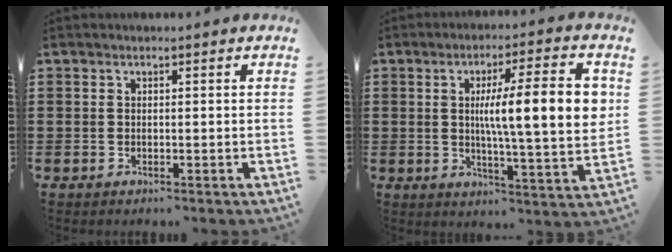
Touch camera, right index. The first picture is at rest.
{"total": 12.7, "force": [2.2, 2.2, 12.3], "torque": [-0.193, -0.003, 0.027]}